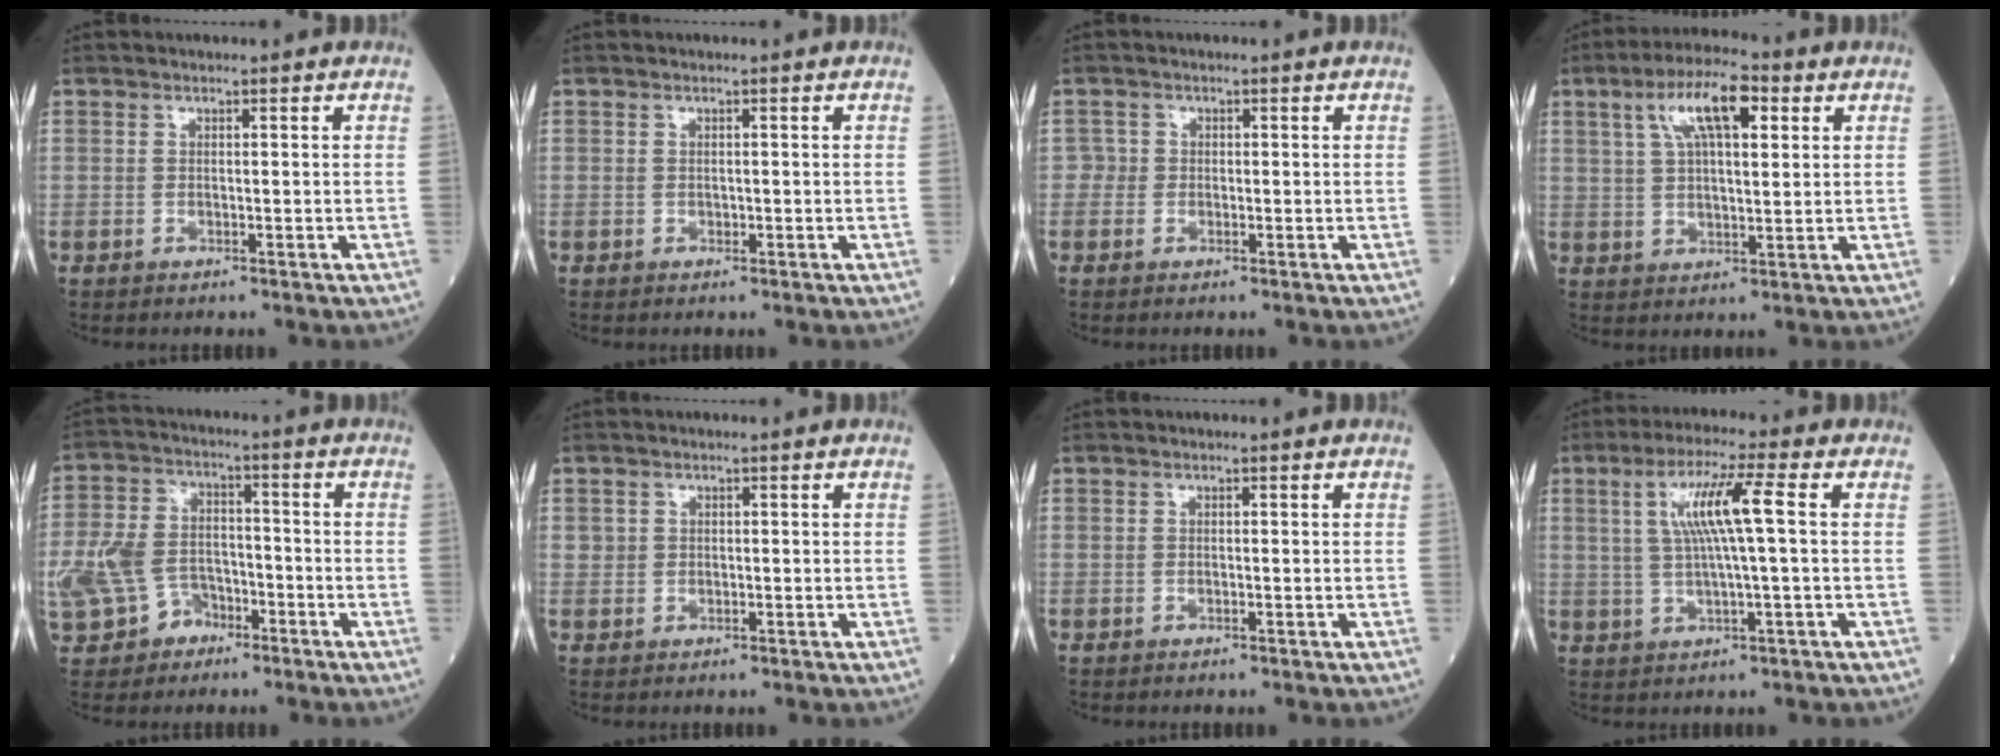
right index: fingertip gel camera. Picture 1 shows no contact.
{"total": 0.6, "force": [-0.1, 0.5, 0.4], "torque": [-0.009, 0.001, -0.001]}
{"total": 1.2, "force": [-0.2, 1.2, -0.1], "torque": [0.011, 0.006, -0.006]}
{"total": 10.0, "force": [4.2, 2.8, 8.6], "torque": [-0.161, 0.022, 0.074]}
{"total": 12.3, "force": [-5.0, 9.5, 6.0], "torque": [-0.160, 0.021, -0.078]}
{"total": 1.2, "force": [0.4, 1.1, 0.1], "torque": [0.005, 0.004, 0.006]}
{"total": 0.0}
{"total": 8.2, "force": [1.6, -0.2, 8.1], "torque": [-0.155, 0.010, 0.032]}